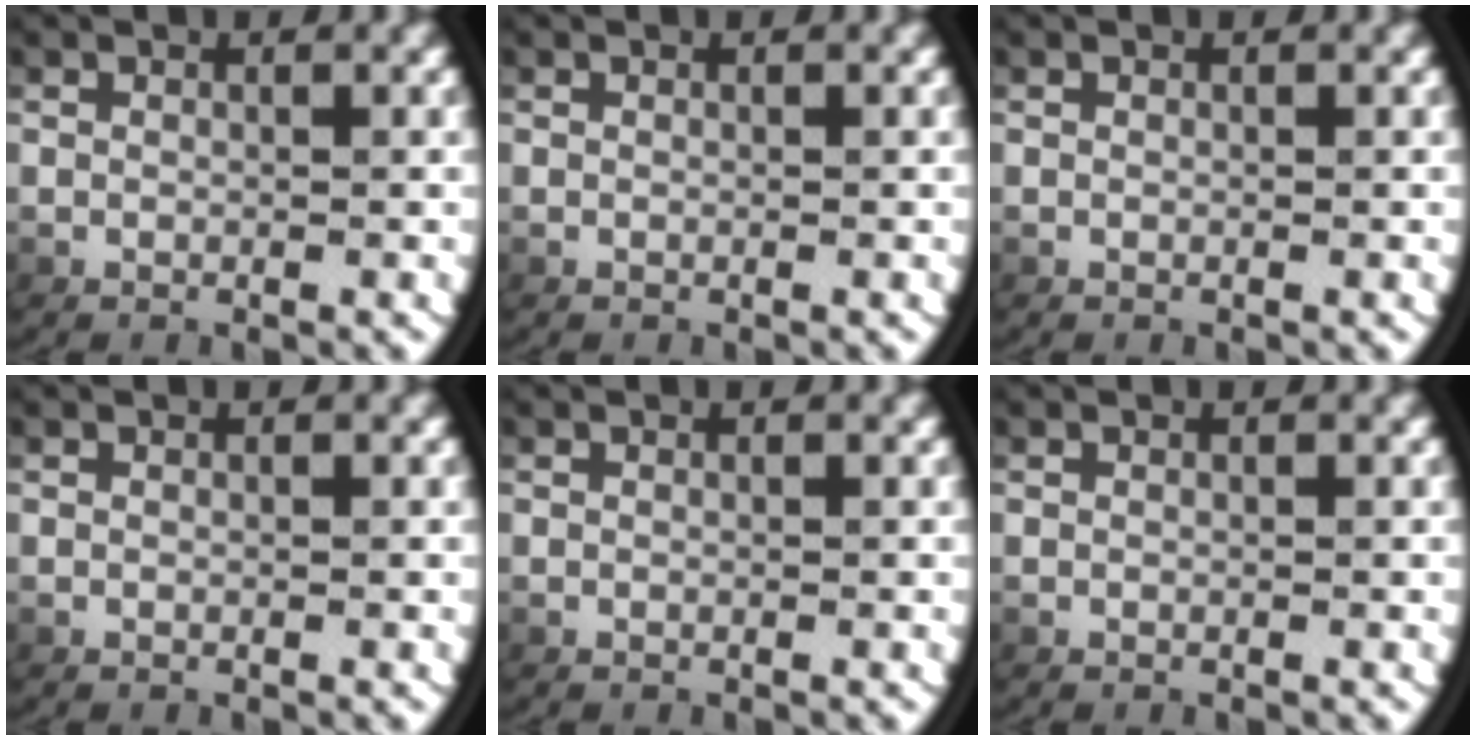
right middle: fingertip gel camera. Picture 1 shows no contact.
{"total": 0.0}
{"total": 0.0}
{"total": 0.0}
{"total": 0.0}
{"total": 0.0}